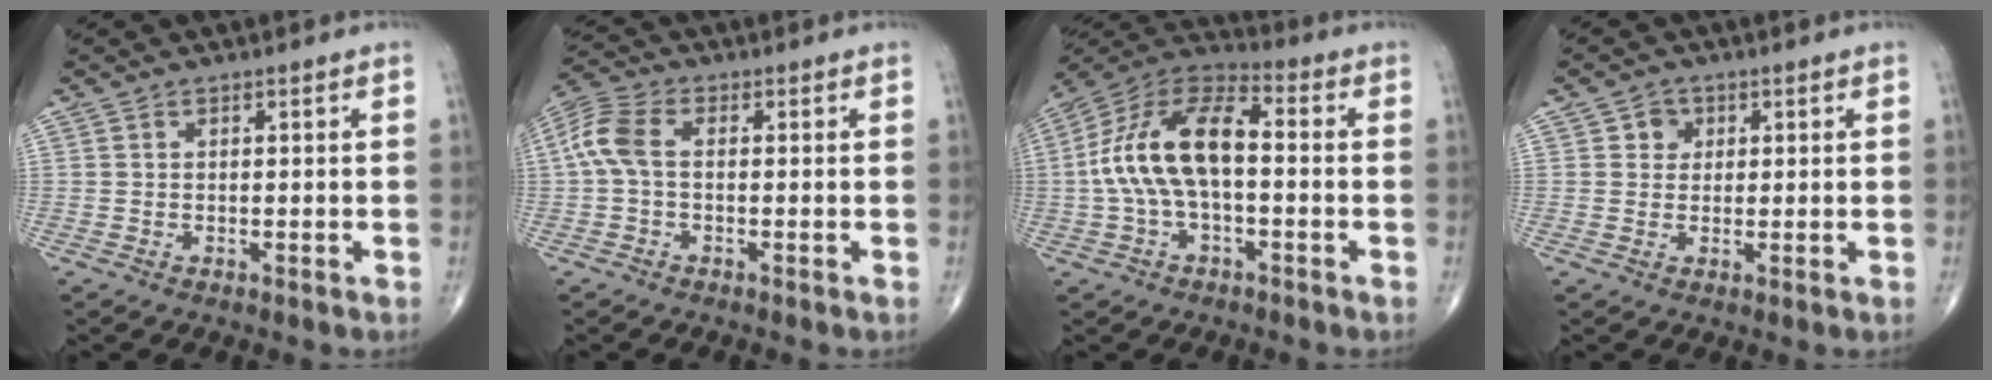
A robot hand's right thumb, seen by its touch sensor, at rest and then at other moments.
{"total": 6.4, "force": [0.0, 3.6, 5.3], "torque": [-0.127, 0.020, -0.009]}
{"total": 15.4, "force": [-0.4, 7.5, 13.4], "torque": [-0.258, 0.046, -0.018]}
{"total": 2.5, "force": [0.9, 2.1, 0.9], "torque": [0.000, -0.002, 0.010]}